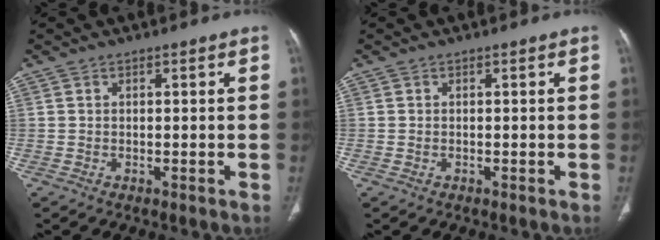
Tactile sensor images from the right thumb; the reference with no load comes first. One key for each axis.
{"total": 0.0}